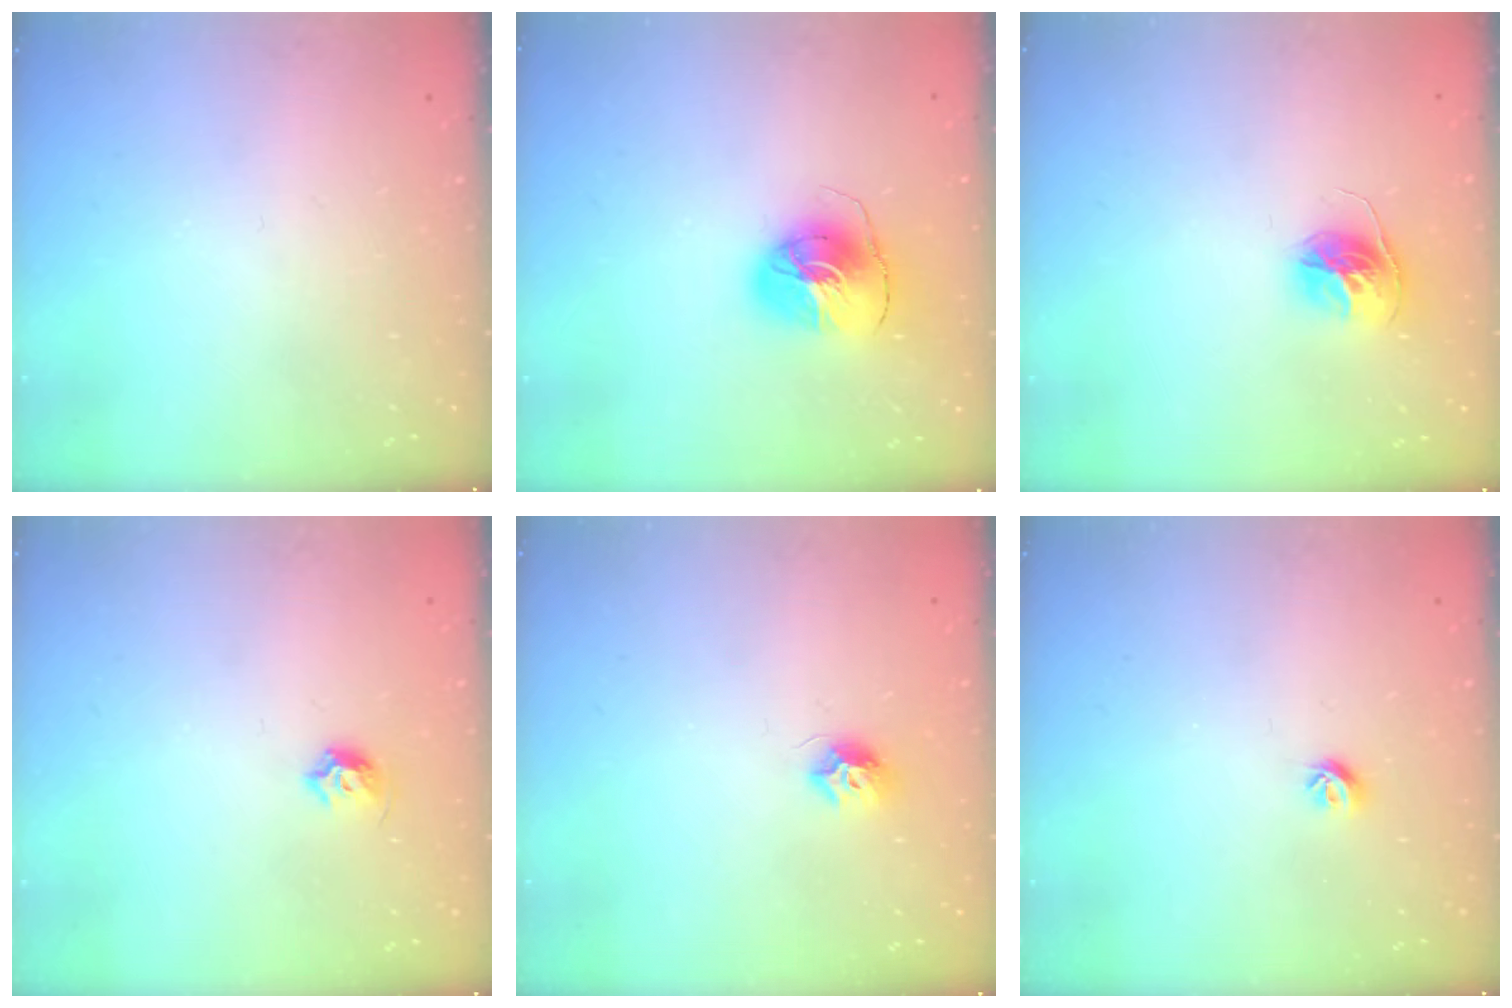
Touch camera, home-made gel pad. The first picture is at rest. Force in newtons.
{"total": 9.0, "press": 9.0, "slide": 1.1}
{"total": 11.8, "press": 11.7, "slide": 0.8}
{"total": 4.9, "press": 4.8, "slide": 0.9}
{"total": 7.4, "press": 7.4, "slide": 0.3}
{"total": 4.7, "press": 4.6, "slide": 0.9}